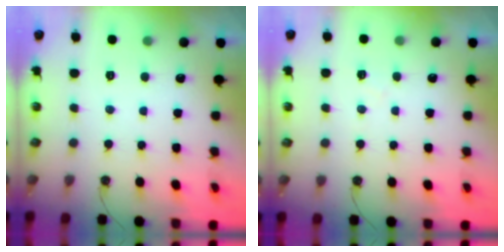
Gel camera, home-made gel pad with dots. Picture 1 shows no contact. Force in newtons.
{"total": 5.4, "press": 5.3, "slide": 0.8}